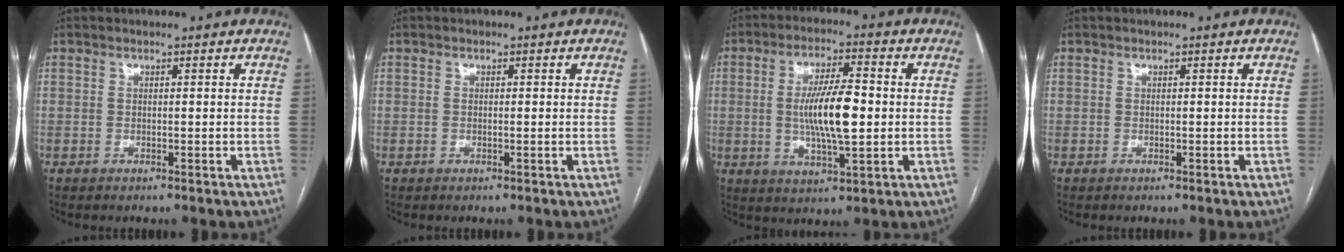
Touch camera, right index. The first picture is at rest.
{"total": 0.5, "force": [-0.1, 0.0, 0.5], "torque": [-0.013, -0.001, 0.000]}
{"total": 10.5, "force": [-0.2, 2.2, 10.3], "torque": [-0.191, 0.002, -0.003]}
{"total": 0.0}